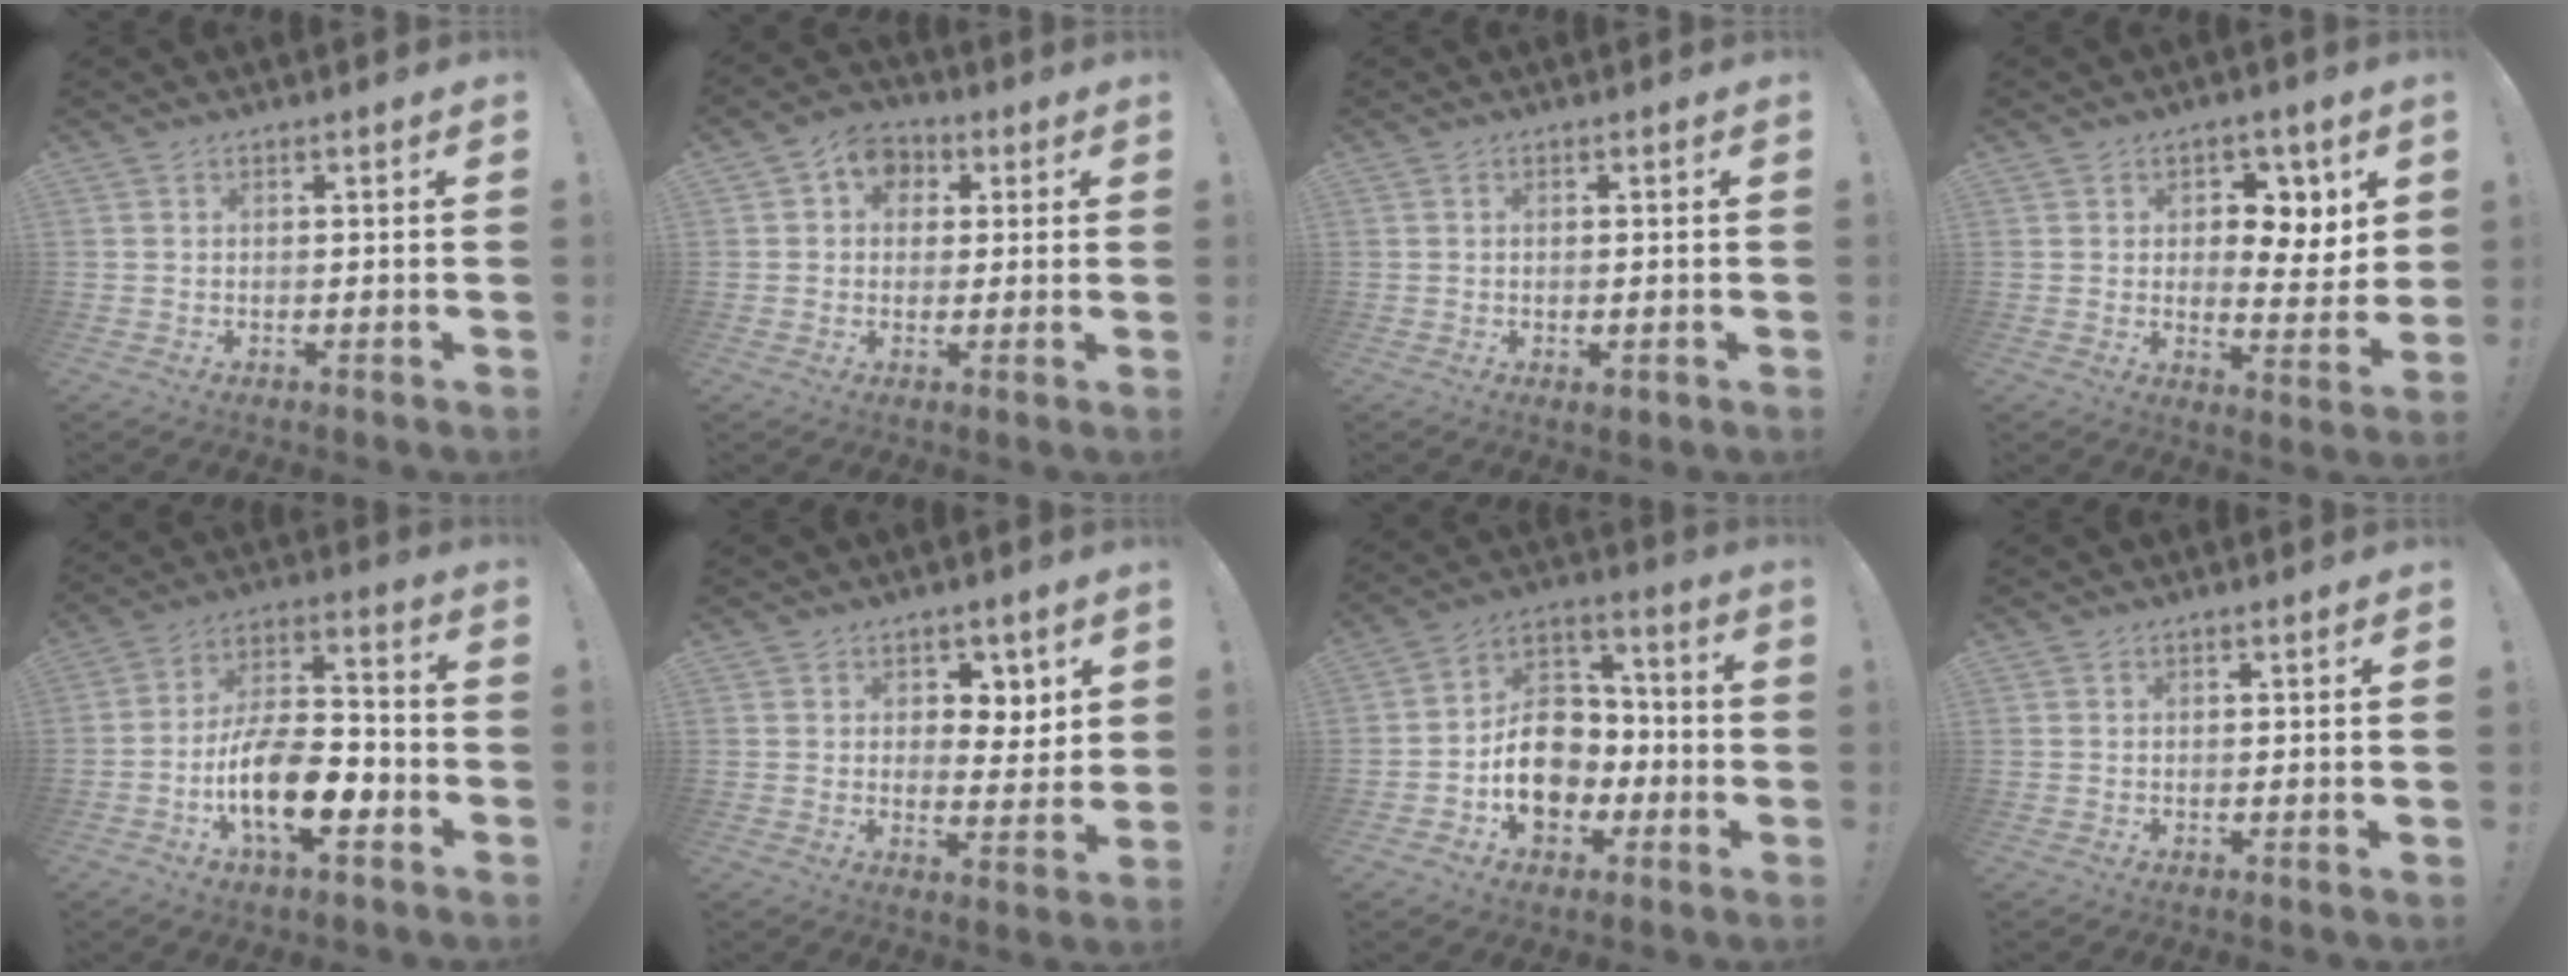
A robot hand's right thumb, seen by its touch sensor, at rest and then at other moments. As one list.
[{"total": 7.0, "force": [1.4, 6.3, 2.8], "torque": [-0.039, 0.003, 0.030]}, {"total": 1.2, "force": [0.2, 0.4, 1.1], "torque": [-0.016, 0.000, 0.005]}, {"total": 7.9, "force": [4.4, 5.4, 3.7], "torque": [-0.039, -0.036, 0.079]}, {"total": 17.2, "force": [-6.6, 8.3, 13.5], "torque": [-0.246, 0.030, -0.104]}, {"total": 6.1, "force": [3.9, 4.4, 1.6], "torque": [-0.014, -0.029, 0.072]}, {"total": 15.5, "force": [-3.9, 12.1, 8.8], "torque": [-0.142, 0.034, -0.061]}, {"total": 0.0}]